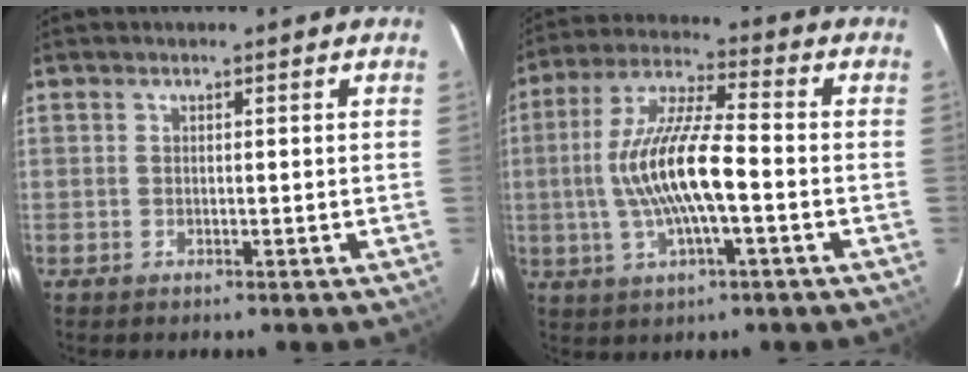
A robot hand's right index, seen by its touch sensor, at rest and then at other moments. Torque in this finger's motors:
{"motor_torque": [1.70, 0.13, 0.93, 0.21]}